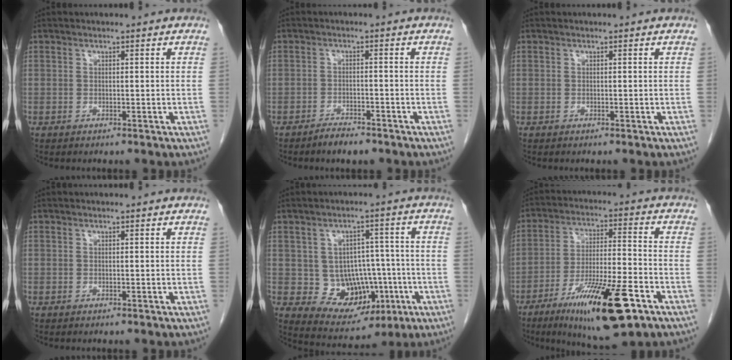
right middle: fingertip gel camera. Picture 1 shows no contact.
{"total": 3.0, "force": [-2.5, 0.8, 1.4], "torque": [-0.027, -0.001, -0.039]}
{"total": 0.0}
{"total": 0.0}
{"total": 9.9, "force": [-1.9, 7.7, 5.9], "torque": [-0.079, 0.028, -0.007]}
{"total": 16.4, "force": [-8.8, 2.5, 13.6], "torque": [-0.230, -0.023, -0.141]}